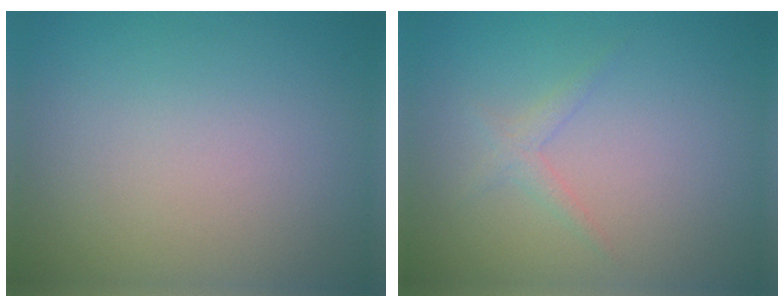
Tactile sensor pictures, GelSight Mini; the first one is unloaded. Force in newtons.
{"total": 1.1, "press": 1.1, "slide": 0.0}